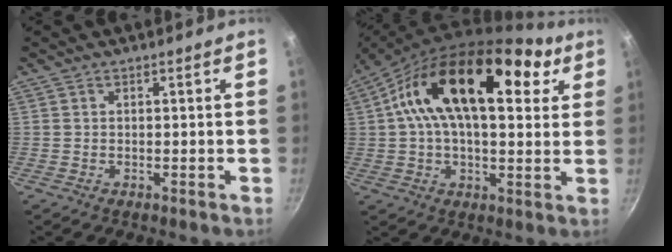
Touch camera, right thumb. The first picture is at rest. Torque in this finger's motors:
{"motor_torque": [0.00, 5.01, 0.47, -0.01, 0.38]}